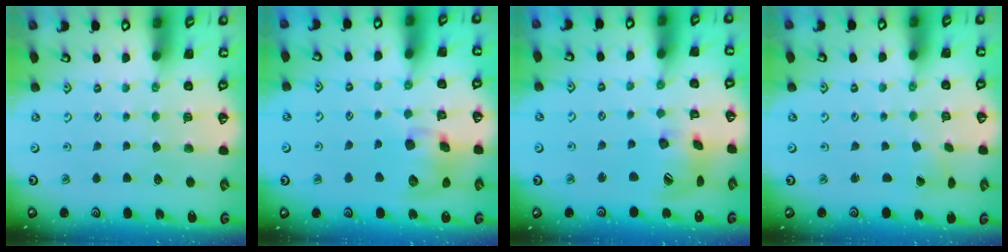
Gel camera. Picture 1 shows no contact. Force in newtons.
{"total": 12.5, "press": 12.4, "slide": 1.7}
{"total": 16.4, "press": 16.3, "slide": 2.2}
{"total": 1.1, "press": 1.1, "slide": 0.0}